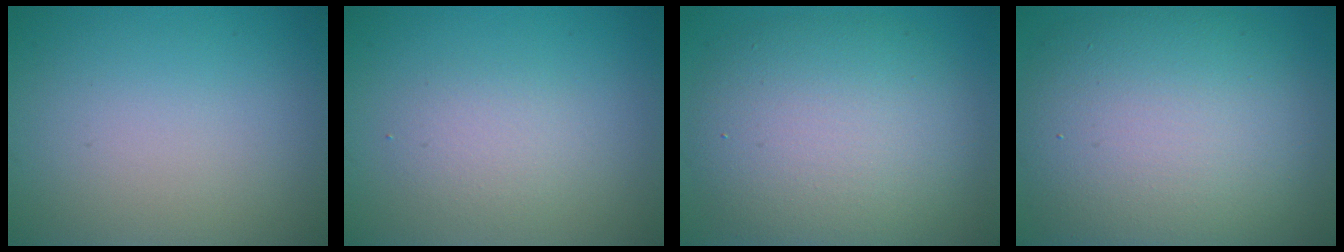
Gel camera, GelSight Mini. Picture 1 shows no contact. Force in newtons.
{"total": 1.9, "press": 1.9, "slide": 0.2}
{"total": 9.3, "press": 9.3, "slide": 0.6}
{"total": 12.4, "press": 12.4, "slide": 0.6}